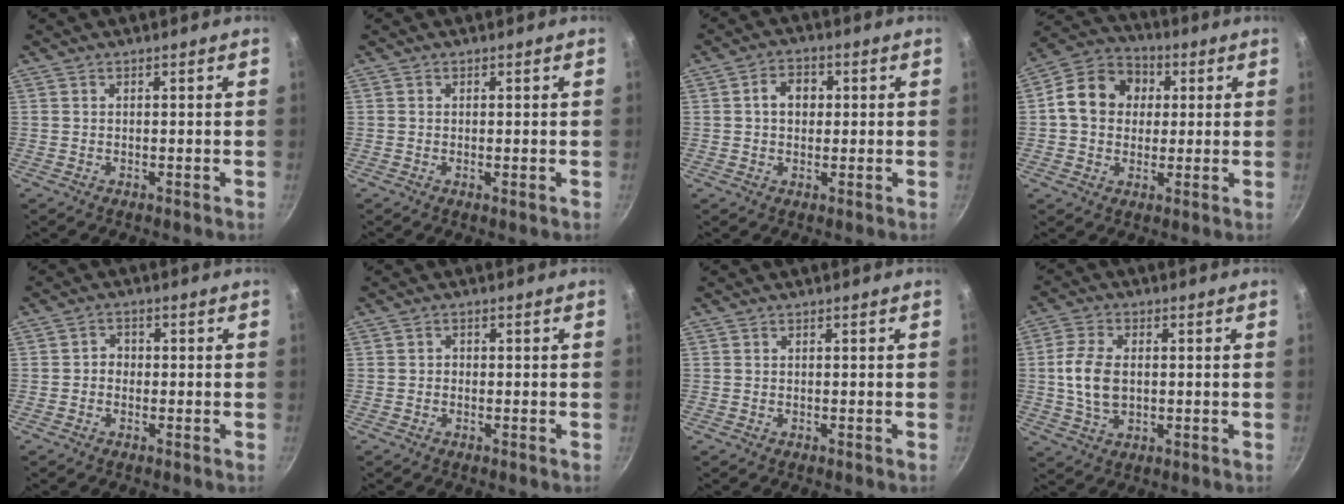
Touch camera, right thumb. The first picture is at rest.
{"total": 0.5, "force": [0.0, 0.1, 0.5], "torque": [-0.010, -0.003, -0.002]}
{"total": 5.2, "force": [0.7, 4.0, 3.2], "torque": [-0.028, 0.010, 0.005]}
{"total": 12.5, "force": [2.0, 10.4, 6.6], "torque": [-0.085, 0.019, 0.013]}
{"total": 2.1, "force": [-0.5, 1.8, 0.9], "torque": [-0.003, 0.009, -0.012]}
{"total": 0.7, "force": [-0.3, 0.6, 0.2], "torque": [-0.002, 0.002, -0.008]}
{"total": 0.0}
{"total": 8.4, "force": [0.2, 5.3, 6.5], "torque": [-0.126, 0.007, 0.004]}